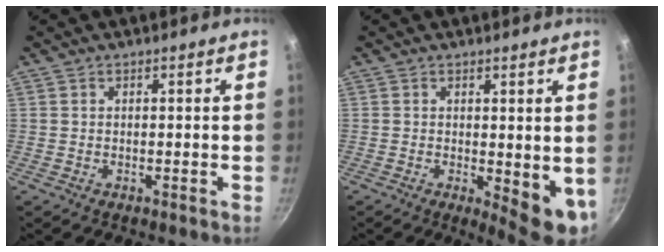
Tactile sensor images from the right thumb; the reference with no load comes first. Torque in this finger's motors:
{"motor_torque": [-0.03, 0.79, -0.04, 0.06, 0.06]}